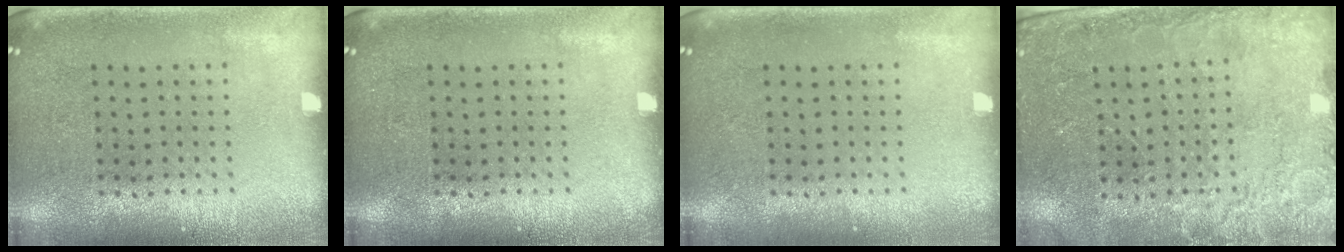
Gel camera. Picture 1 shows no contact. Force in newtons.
{"total": 0.0}
{"total": 0.0}
{"total": 2.6, "press": 2.5, "slide": 0.5}